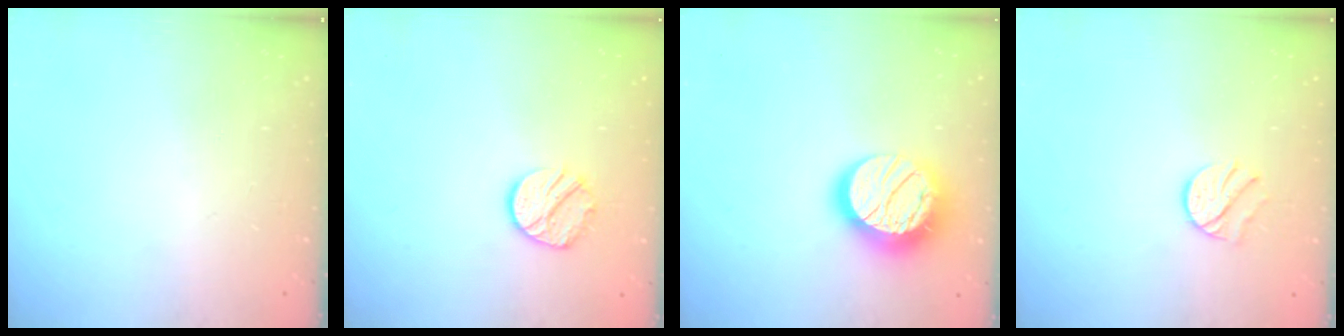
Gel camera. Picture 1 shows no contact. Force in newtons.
{"total": 8.8, "press": 8.8, "slide": 0.4}
{"total": 17.3, "press": 17.3, "slide": 1.1}
{"total": 8.1, "press": 8.1, "slide": 0.1}